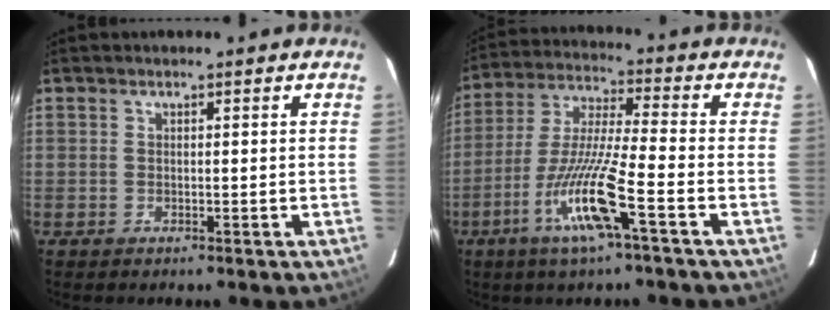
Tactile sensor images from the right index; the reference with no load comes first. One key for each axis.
{"total": 12.9, "fx": -5.6, "fy": -0.3, "fz": 11.6, "tx": -0.237, "ty": -0.013, "tz": -0.110}